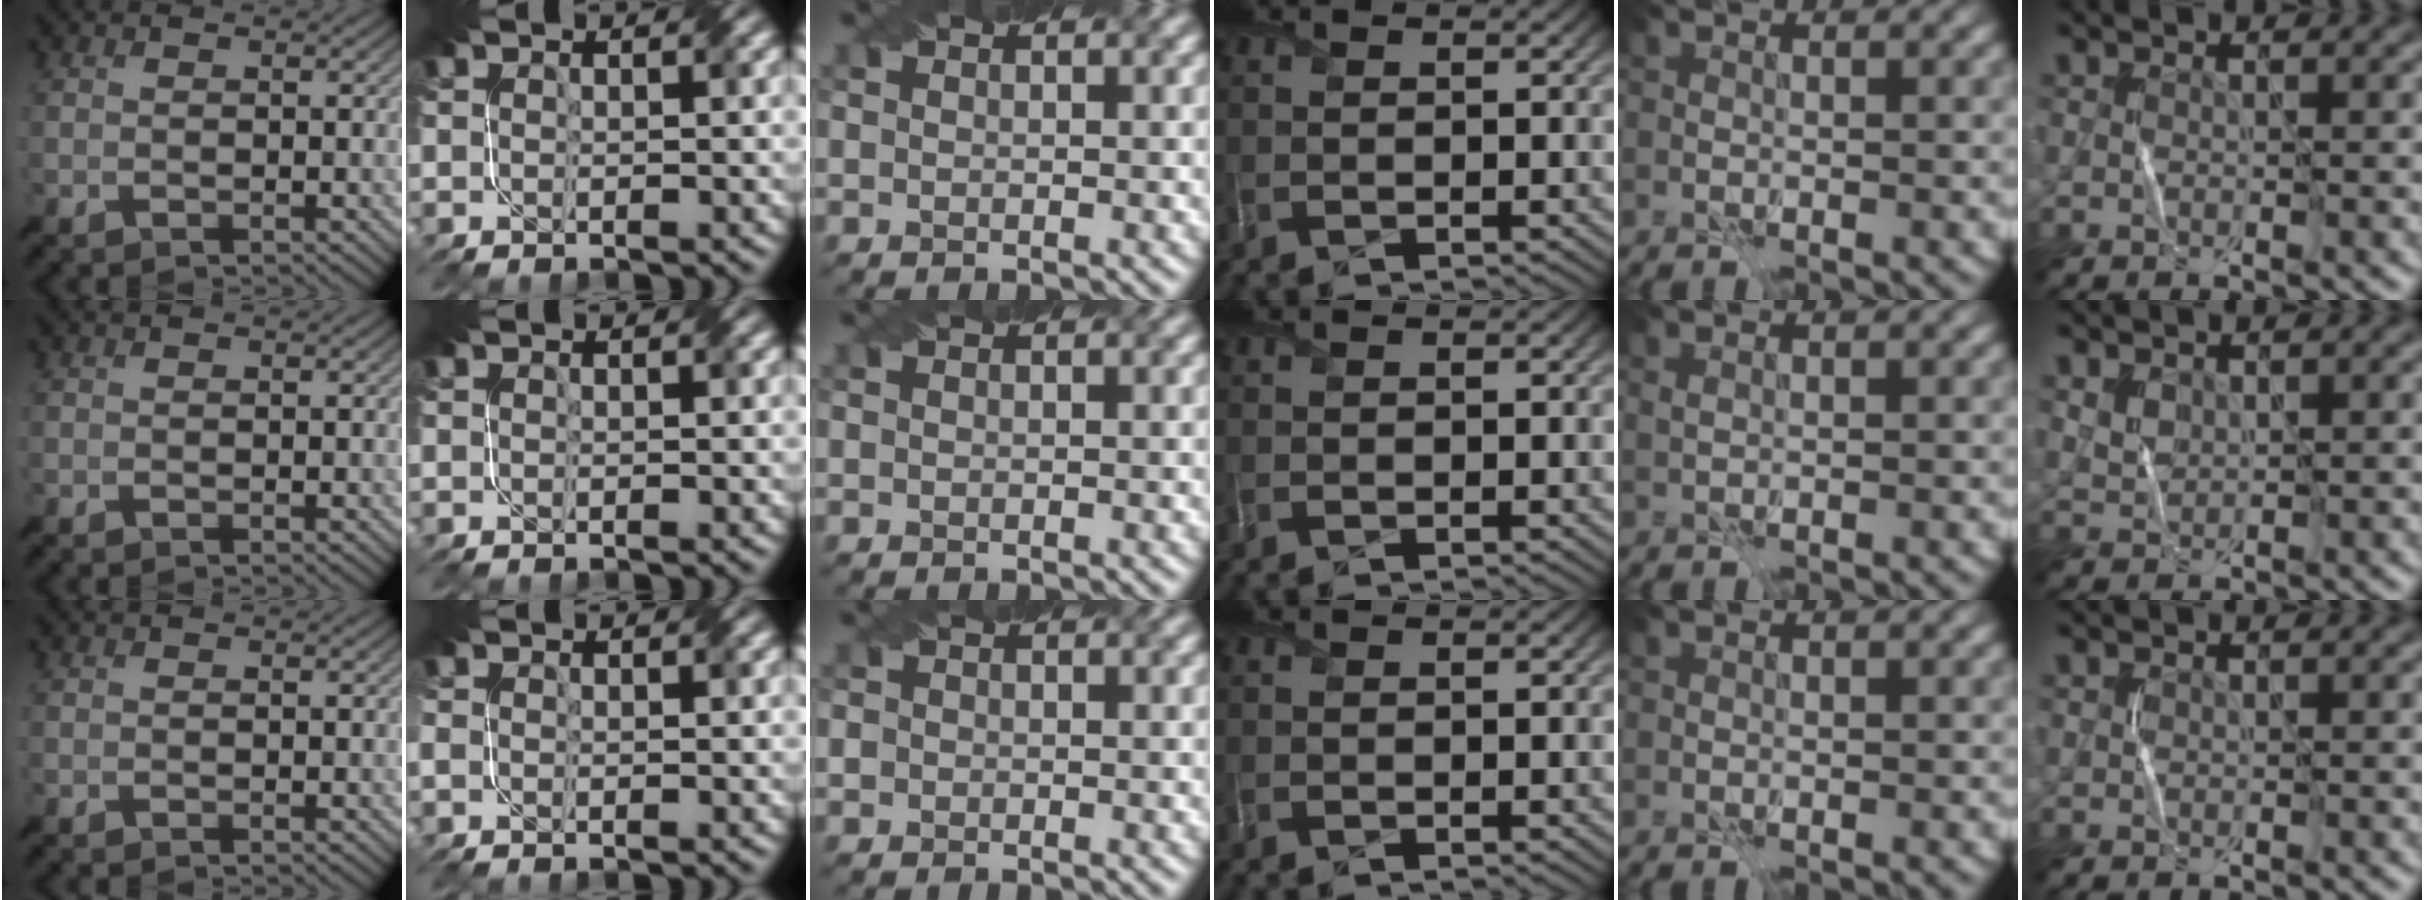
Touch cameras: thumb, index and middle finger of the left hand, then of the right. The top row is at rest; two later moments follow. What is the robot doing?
{"motion": "fold", "object": "file"}